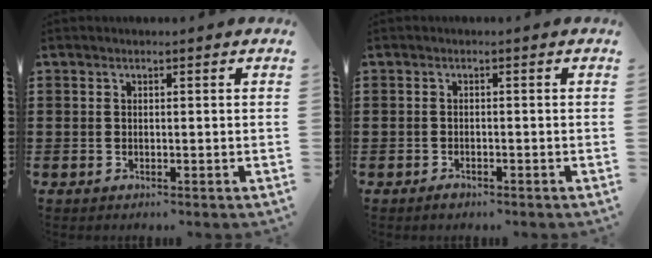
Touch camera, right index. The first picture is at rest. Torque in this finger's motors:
{"motor_torque": [-0.02, 0.48, 0.06, 0.02]}